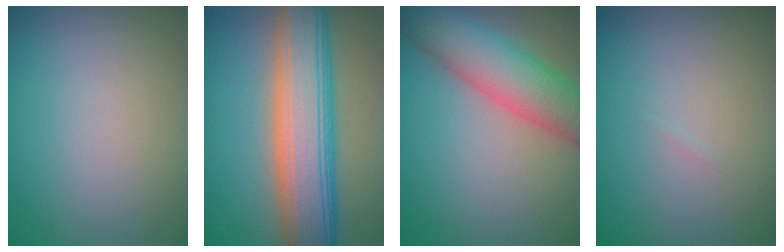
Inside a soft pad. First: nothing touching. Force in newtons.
{"total": 10.1, "press": 10.1, "slide": 0.4}
{"total": 7.6, "press": 7.6, "slide": 0.4}
{"total": 0.0}